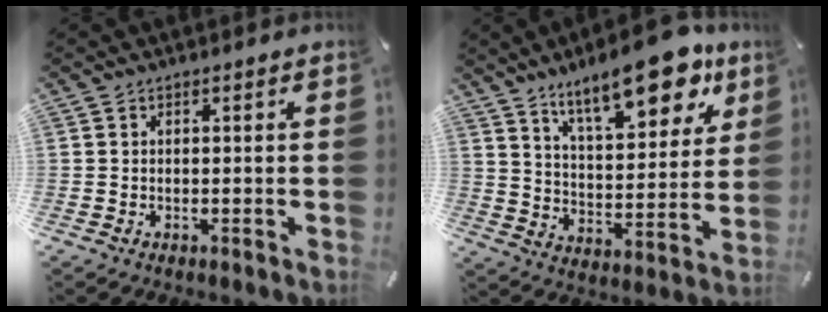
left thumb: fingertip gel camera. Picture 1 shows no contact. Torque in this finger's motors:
{"motor_torque": [2.50, 2.51, 1.39, -1.38, 0.21]}